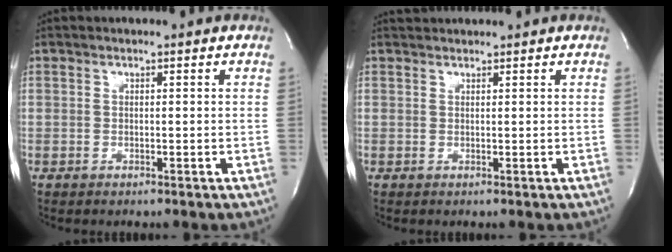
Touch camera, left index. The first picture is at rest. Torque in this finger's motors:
{"motor_torque": [-0.02, -0.11, -0.07, -0.01]}